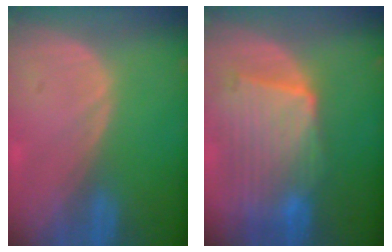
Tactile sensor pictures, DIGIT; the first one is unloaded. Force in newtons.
{"total": 10.3, "press": 9.0, "slide": 4.8}